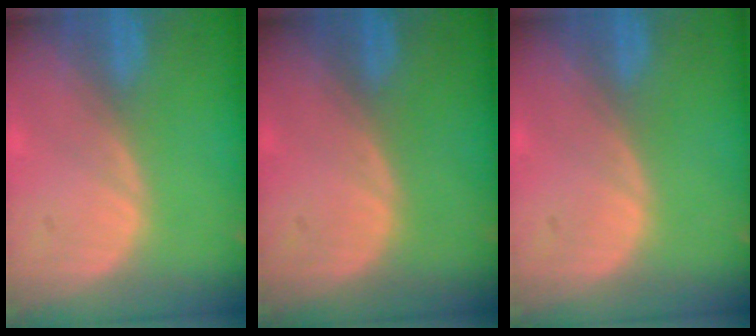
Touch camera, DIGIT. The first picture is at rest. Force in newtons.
{"total": 0.0}
{"total": 0.0}